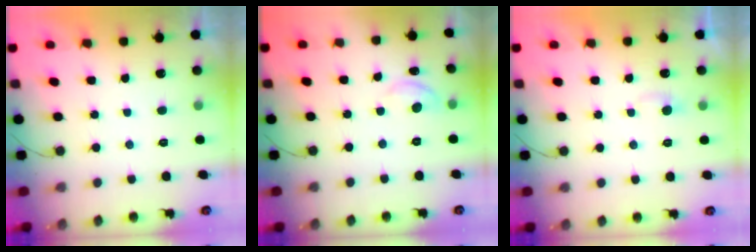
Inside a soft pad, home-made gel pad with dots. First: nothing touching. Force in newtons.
{"total": 5.3, "press": 5.2, "slide": 0.6}
{"total": 3.8, "press": 3.7, "slide": 0.4}